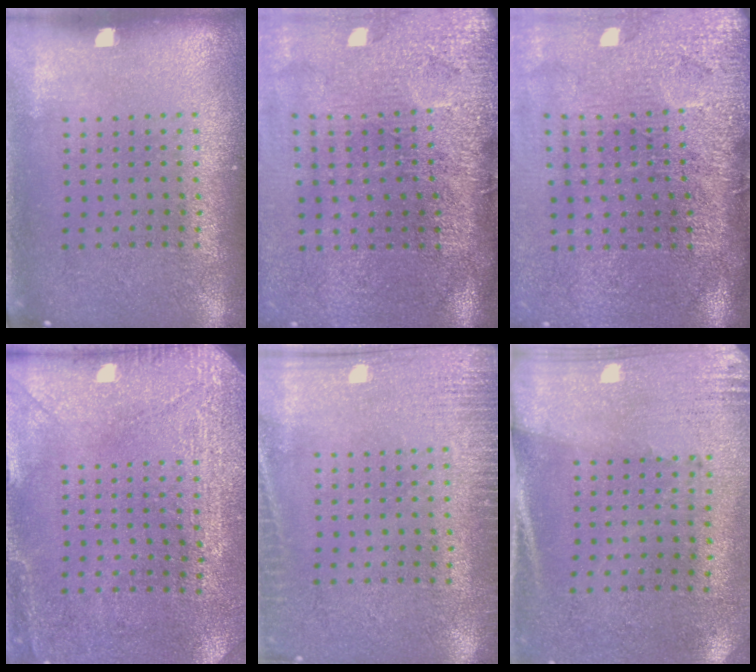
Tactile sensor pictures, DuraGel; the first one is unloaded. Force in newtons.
{"total": 4.7, "press": 3.7, "slide": 2.9}
{"total": 4.7, "press": 3.7, "slide": 2.9}
{"total": 3.0, "press": 2.6, "slide": 1.4}
{"total": 2.7, "press": 2.7, "slide": 0.5}
{"total": 2.7, "press": 2.4, "slide": 1.3}